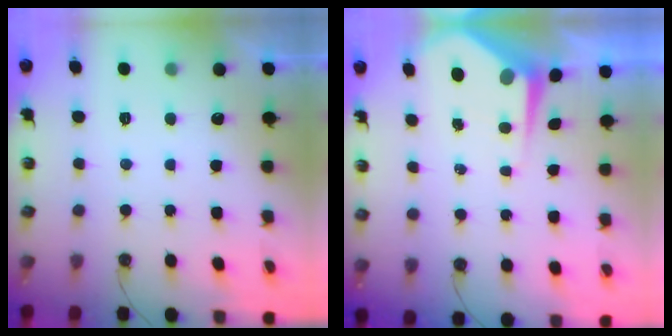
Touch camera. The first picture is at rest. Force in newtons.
{"total": 5.2, "press": 5.2, "slide": 0.4}